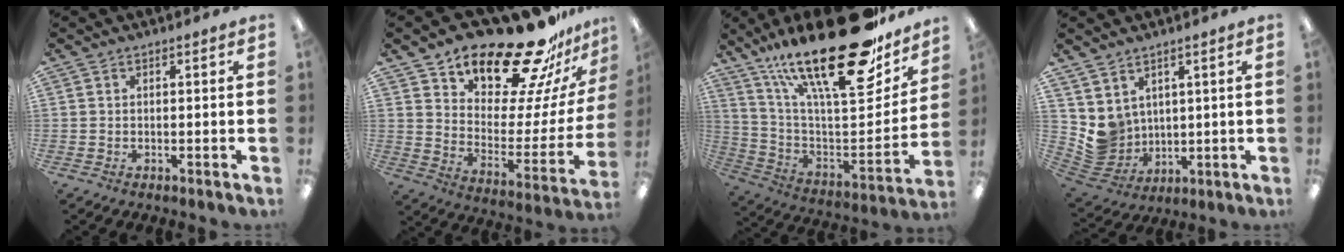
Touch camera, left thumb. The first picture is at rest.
{"total": 23.2, "force": [20.2, 6.8, 9.2], "torque": [-0.129, -0.166, 0.339]}
{"total": 30.7, "force": [20.1, 9.9, 21.0], "torque": [-0.333, -0.129, 0.335]}
{"total": 7.1, "force": [3.8, 6.0, 0.4], "torque": [-0.052, -0.035, 0.082]}